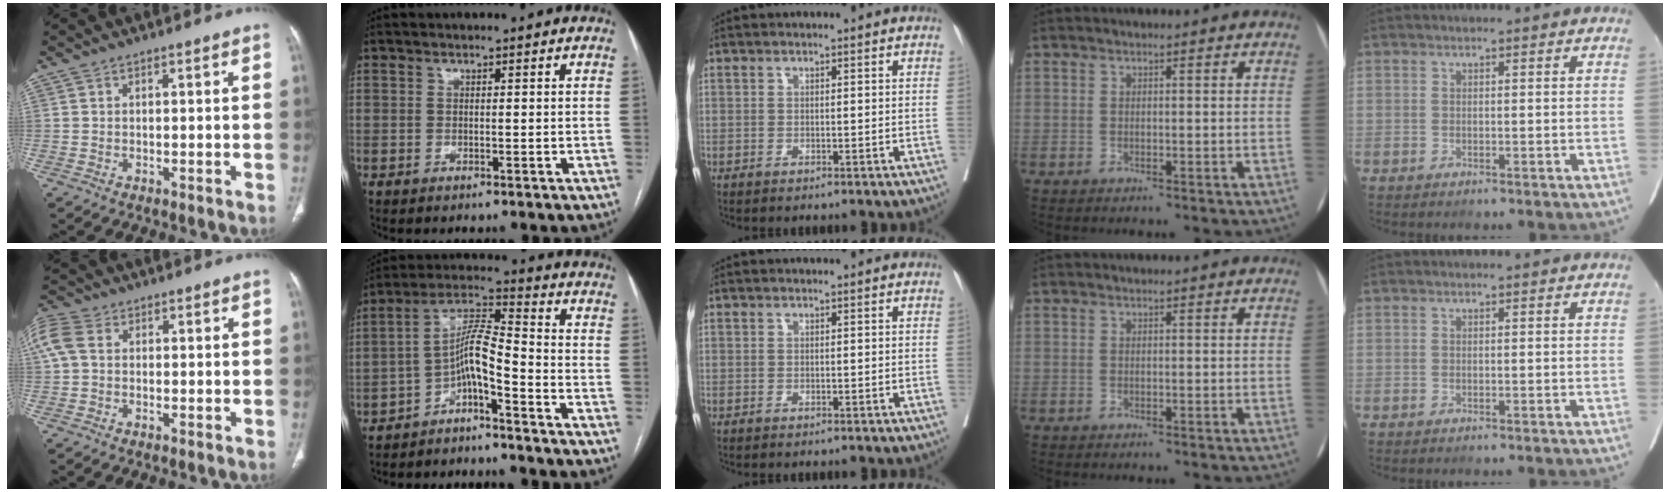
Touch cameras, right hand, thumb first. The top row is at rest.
{"thumb": {"total": 7.2, "force": [0.8, 5.3, 4.8], "torque": [-0.123, 0.020, 0.014]}, "index": {"total": 6.8, "force": [-3.7, 0.5, 5.7], "torque": [-0.108, 0.017, -0.070]}}